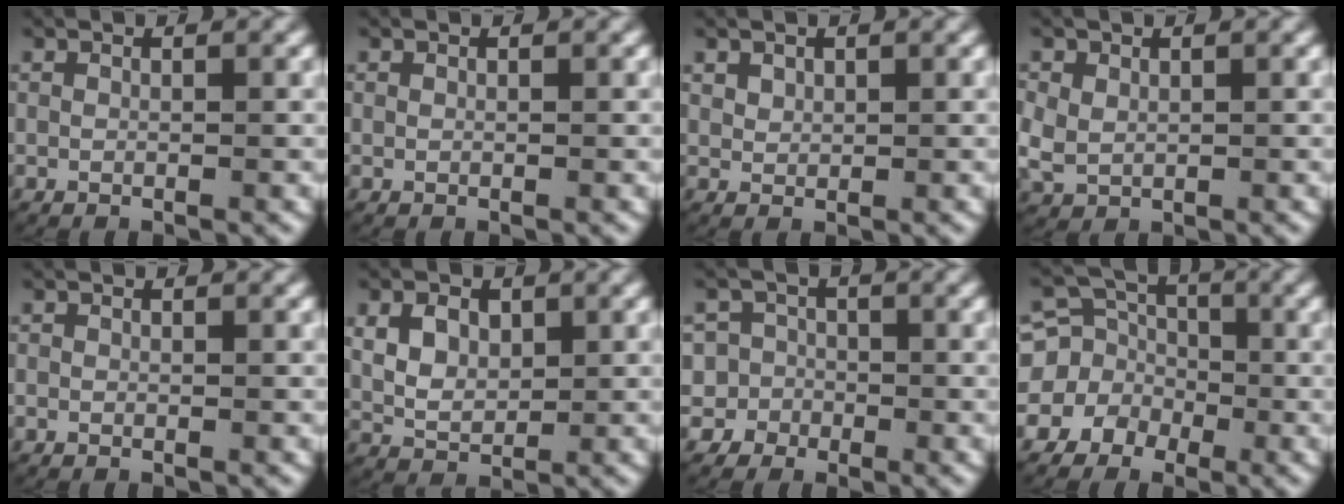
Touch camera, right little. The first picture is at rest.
{"total": 0.0}
{"total": 1.1, "force": [0.7, 0.8, 0.4], "torque": [-0.015, -0.003, 0.021]}
{"total": 3.6, "force": [0.1, 3.3, 1.4], "torque": [-0.057, -0.015, 0.015]}
{"total": 0.5, "force": [-0.3, 0.4, 0.1], "torque": [-0.006, -0.004, -0.004]}
{"total": 5.2, "force": [0.7, 4.3, 2.8], "torque": [-0.072, -0.017, 0.025]}
{"total": 9.1, "force": [-3.1, 8.4, 1.0], "torque": [-0.046, -0.029, -0.064]}
{"total": 11.0, "force": [-1.8, 10.1, 3.8], "torque": [-0.093, -0.031, -0.037]}